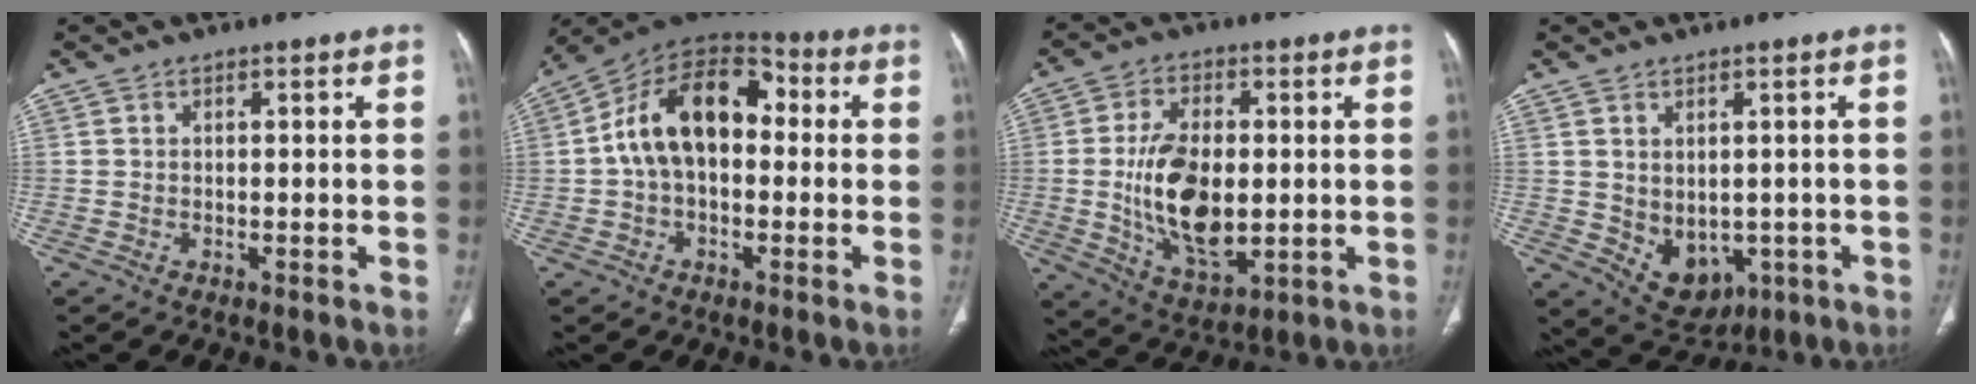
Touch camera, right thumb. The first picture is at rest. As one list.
[{"total": 15.7, "force": [0.8, 10.0, 12.1], "torque": [-0.186, 0.047, 0.001]}, {"total": 14.7, "force": [-0.5, 8.1, 12.3], "torque": [-0.213, -0.012, 0.001]}, {"total": 8.1, "force": [-1.4, 5.9, 5.3], "torque": [-0.058, -0.001, 0.006]}]